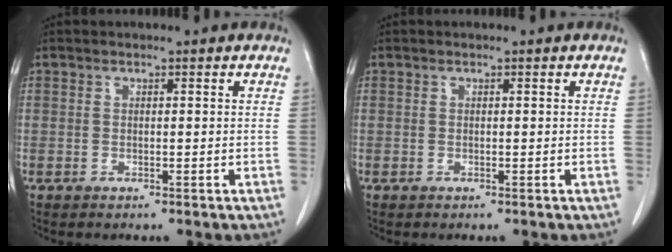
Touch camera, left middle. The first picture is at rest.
{"total": 0.0}